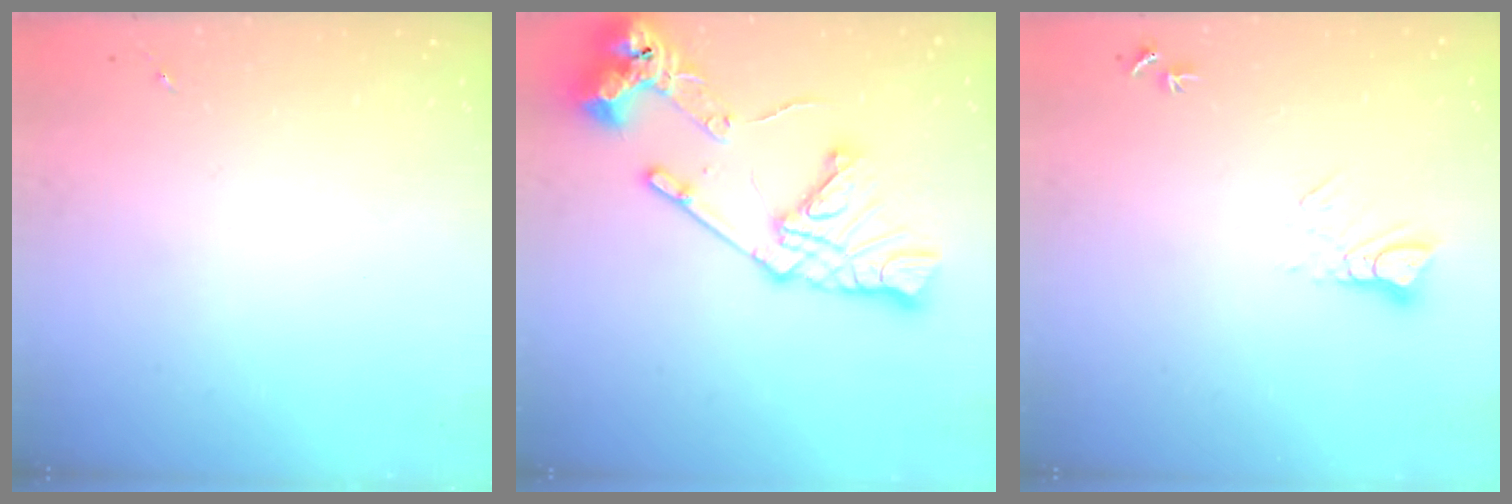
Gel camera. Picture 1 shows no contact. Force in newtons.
{"total": 20.5, "press": 20.4, "slide": 2.3}
{"total": 4.9, "press": 4.9, "slide": 0.5}